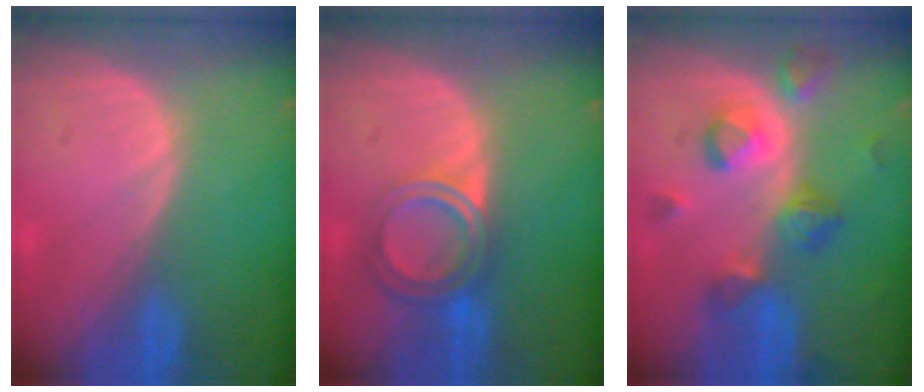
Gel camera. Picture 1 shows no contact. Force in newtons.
{"total": 6.3, "press": 5.4, "slide": 3.3}
{"total": 7.7, "press": 7.5, "slide": 1.8}